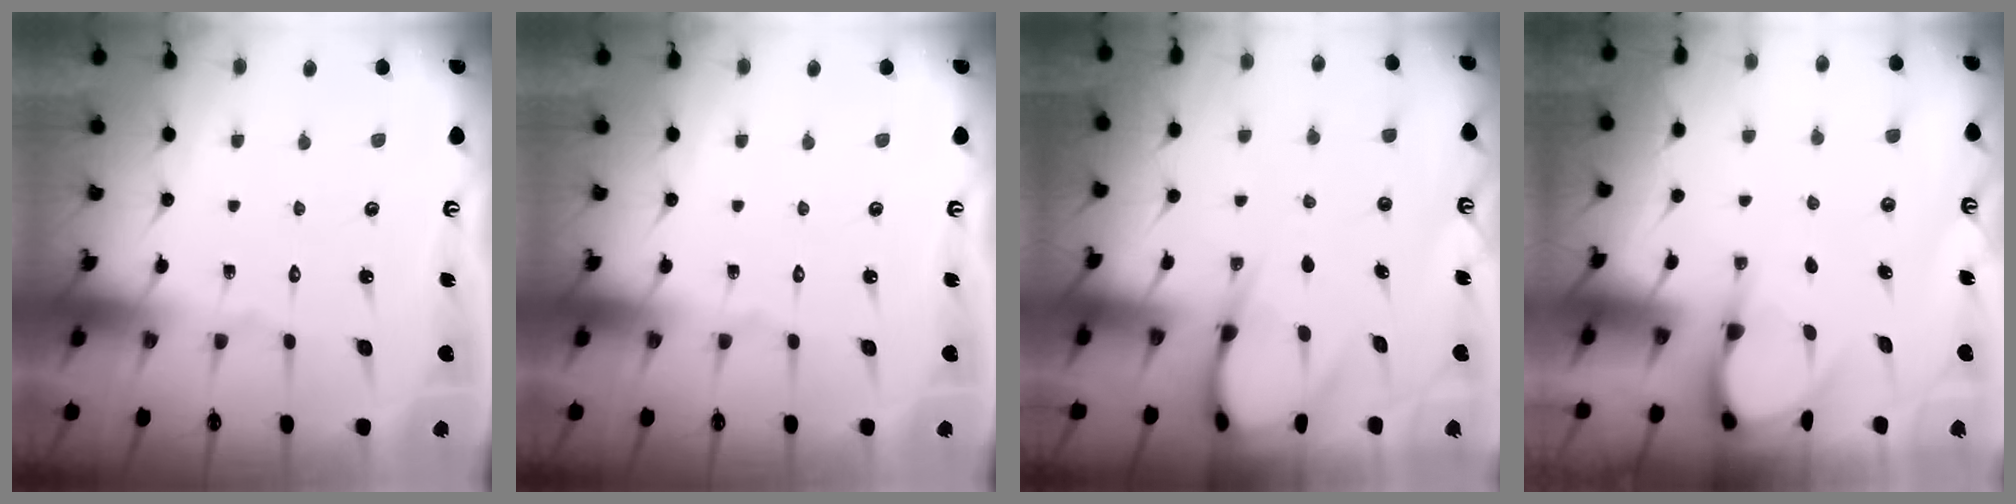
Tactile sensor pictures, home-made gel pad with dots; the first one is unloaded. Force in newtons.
{"total": 0.0}
{"total": 6.4, "press": 6.3, "slide": 0.9}
{"total": 4.2, "press": 4.2, "slide": 0.4}